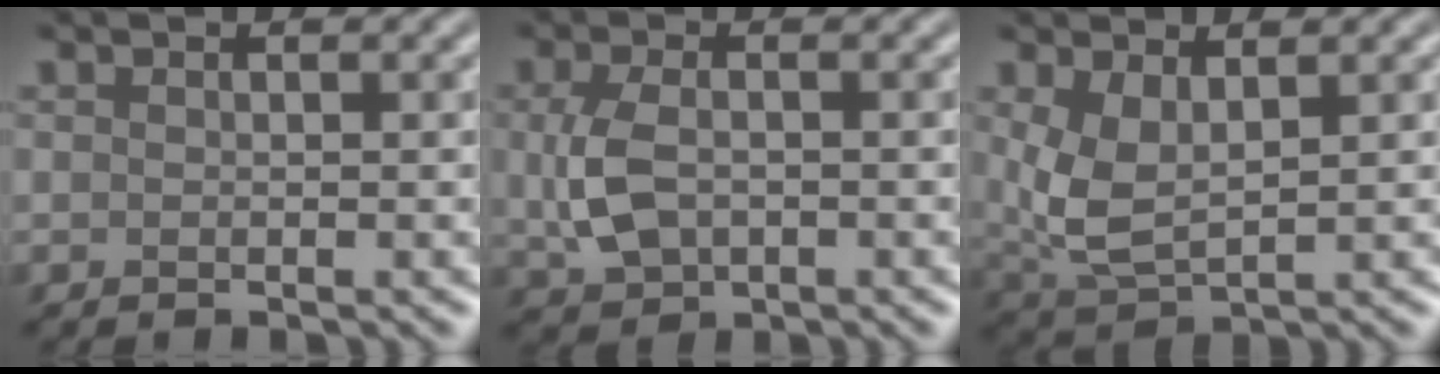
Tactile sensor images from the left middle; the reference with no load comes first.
{"total": 4.0, "force": [-0.1, 2.7, 3.0], "torque": [-0.071, -0.003, -0.001]}
{"total": 3.8, "force": [1.3, 1.9, 3.0], "torque": [-0.078, -0.006, 0.031]}